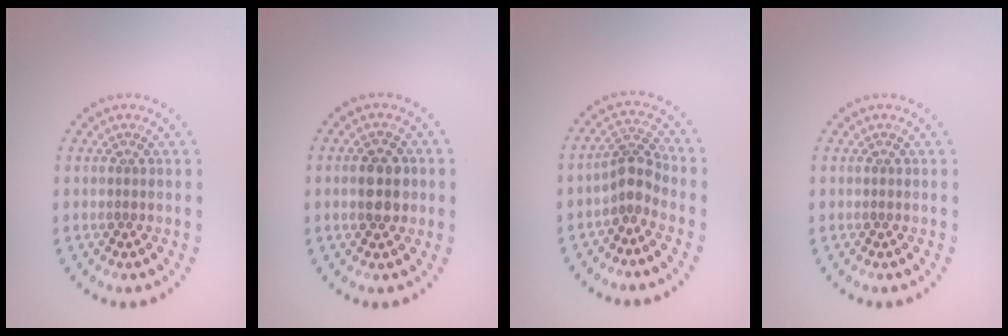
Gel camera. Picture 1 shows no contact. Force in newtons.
{"total": 3.2, "press": 3.2, "slide": 0.2}
{"total": 2.5, "press": 1.9, "slide": 1.6}
{"total": 0.0}